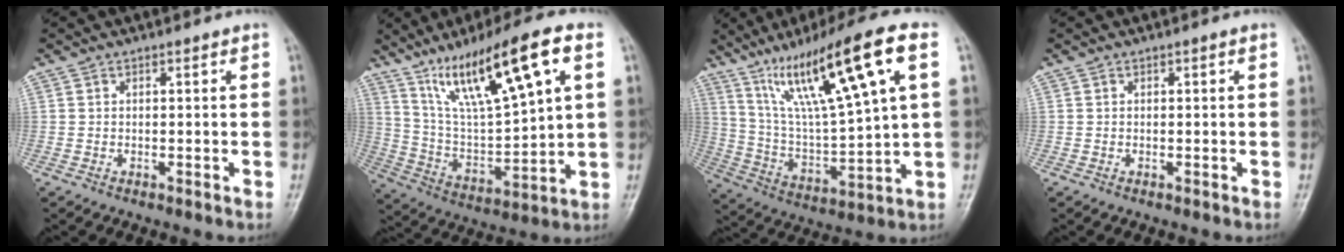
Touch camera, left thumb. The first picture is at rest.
{"total": 20.0, "force": [9.8, 4.5, 16.9], "torque": [-0.276, -0.019, 0.187]}
{"total": 21.9, "force": [9.7, 3.5, 19.3], "torque": [-0.327, -0.013, 0.178]}
{"total": 0.0}